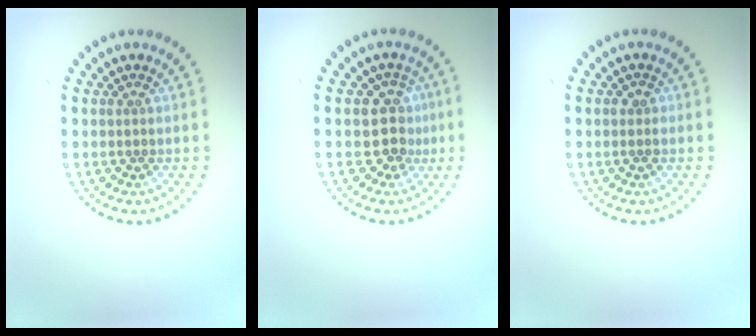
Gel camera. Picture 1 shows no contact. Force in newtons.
{"total": 3.4, "press": 2.8, "slide": 1.8}
{"total": 0.8, "press": 0.7, "slide": 0.2}